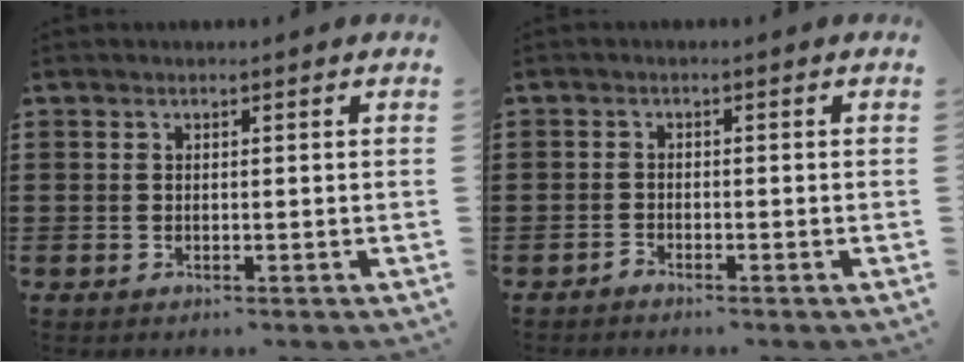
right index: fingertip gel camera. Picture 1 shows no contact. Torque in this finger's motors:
{"motor_torque": [0.61, 1.52, 0.03, -0.01]}